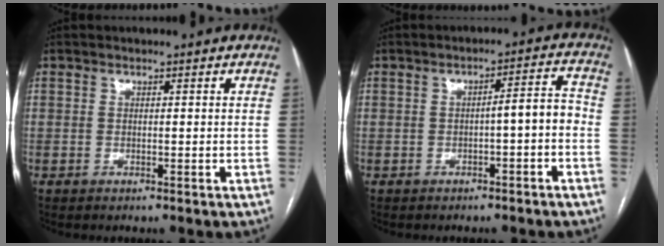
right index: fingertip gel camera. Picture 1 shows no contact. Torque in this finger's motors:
{"motor_torque": [0.72, -0.37, 0.41, 0.09]}